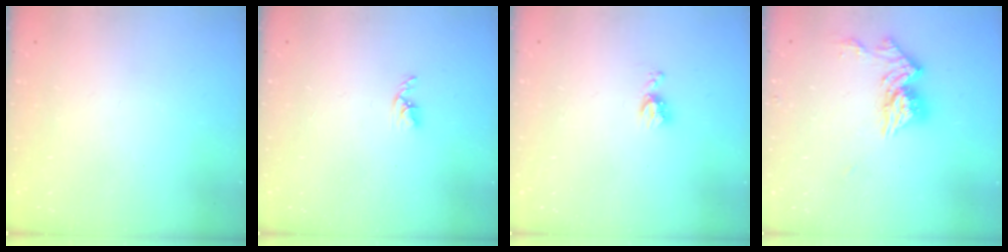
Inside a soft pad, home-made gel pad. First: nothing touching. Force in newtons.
{"total": 2.7, "press": 2.7, "slide": 0.5}
{"total": 5.2, "press": 5.1, "slide": 0.6}
{"total": 11.7, "press": 11.7, "slide": 0.8}